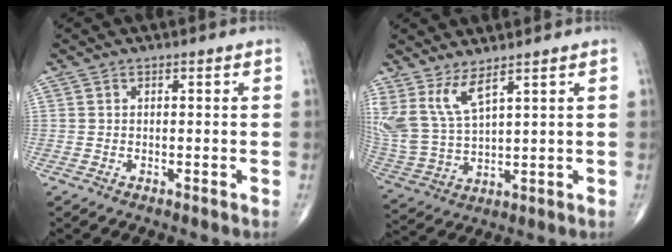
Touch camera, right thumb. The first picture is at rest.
{"total": 9.8, "force": [6.0, 3.1, 7.2], "torque": [-0.165, -0.036, 0.141]}